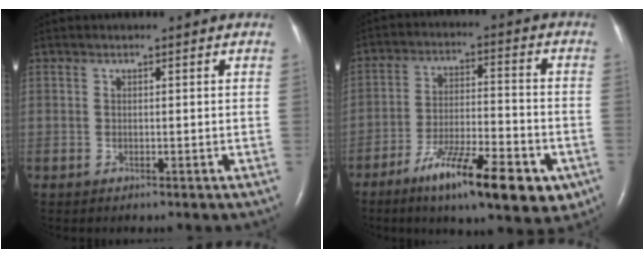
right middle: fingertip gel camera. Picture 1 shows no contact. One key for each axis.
{"total": 15.5, "fx": -8.5, "fy": 3.5, "fz": 12.6, "tx": -0.183, "ty": -0.009, "tz": -0.128}